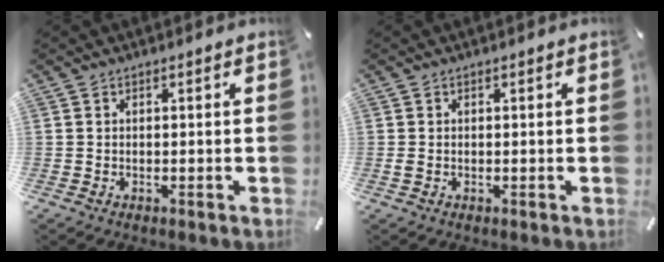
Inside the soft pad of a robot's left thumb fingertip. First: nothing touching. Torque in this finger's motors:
{"motor_torque": [0.40, 0.78, 0.19, 0.18, 0.30]}